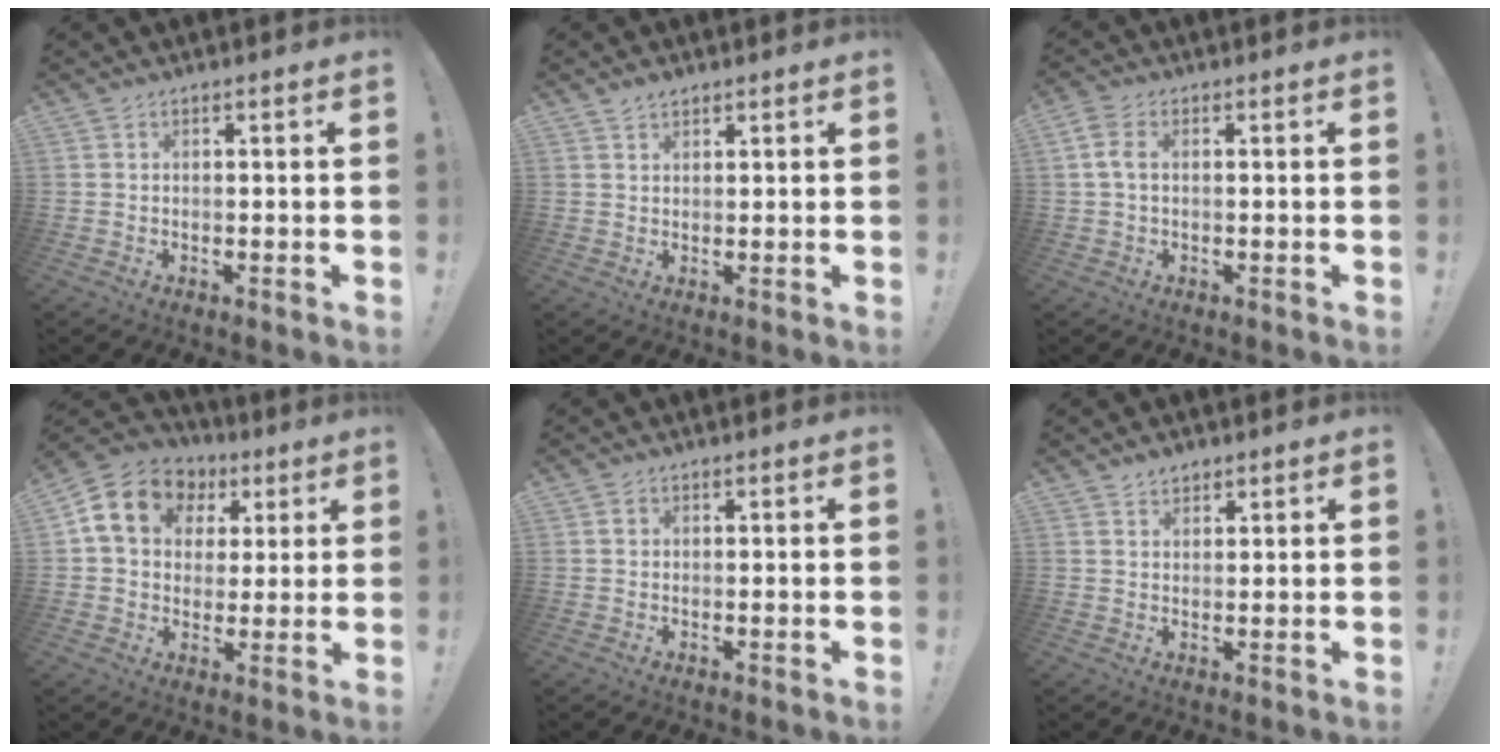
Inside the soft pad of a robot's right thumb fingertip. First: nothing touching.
{"total": 2.0, "force": [1.6, 1.0, 0.4], "torque": [0.004, -0.012, 0.029]}
{"total": 4.4, "force": [0.7, 2.6, 3.4], "torque": [-0.072, 0.010, 0.012]}
{"total": 14.2, "force": [5.5, 11.1, 7.1], "torque": [-0.108, -0.014, 0.107]}
{"total": 0.8, "force": [0.1, 0.7, 0.3], "torque": [-0.004, 0.004, 0.002]}
{"total": 2.7, "force": [2.3, 1.5, 0.3], "torque": [0.001, -0.014, 0.041]}